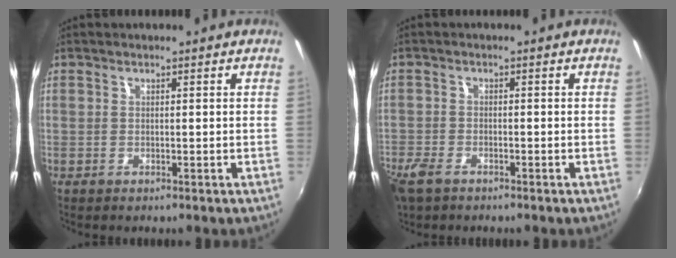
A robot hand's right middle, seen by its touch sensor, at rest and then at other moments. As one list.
[{"total": 5.6, "force": [-3.8, 2.7, 3.0], "torque": [-0.081, -0.015, -0.079]}]